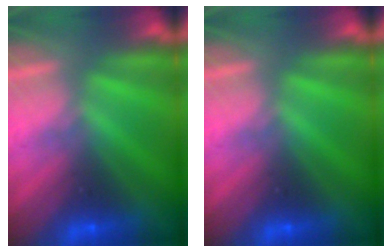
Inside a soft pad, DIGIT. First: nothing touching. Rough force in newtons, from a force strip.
{"total": 0.0}